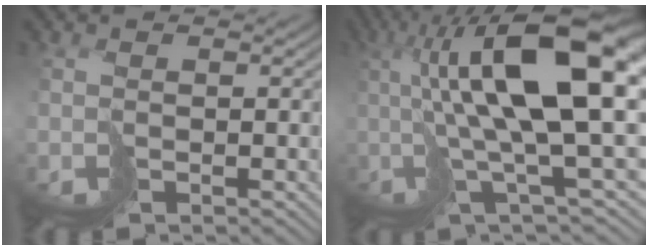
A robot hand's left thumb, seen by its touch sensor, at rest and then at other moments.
{"total": 16.2, "force": [2.3, 4.6, 15.3], "torque": [-0.266, 0.006, 0.050]}